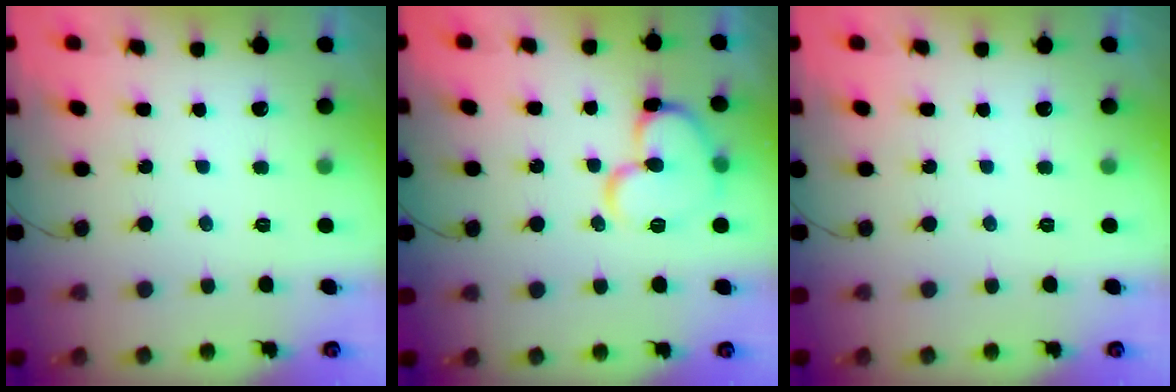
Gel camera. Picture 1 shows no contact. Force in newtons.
{"total": 13.7, "press": 13.6, "slide": 1.9}
{"total": 0.0}